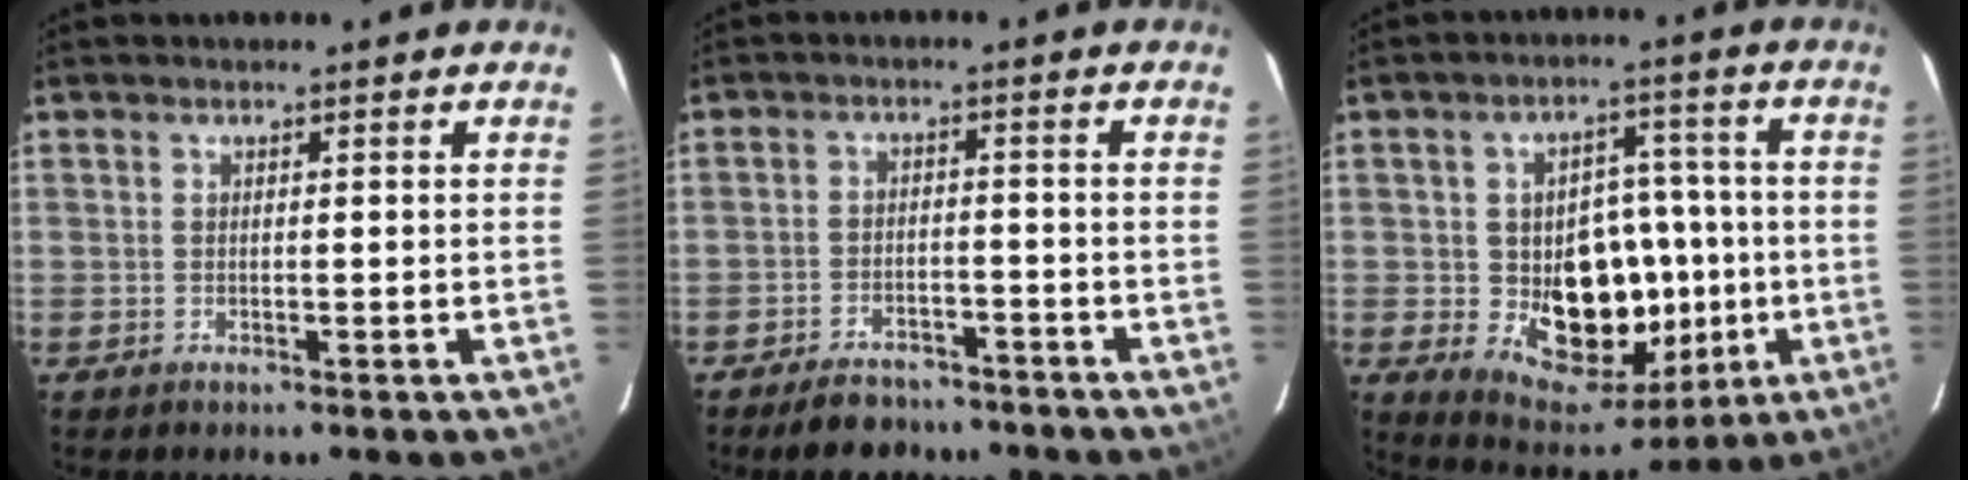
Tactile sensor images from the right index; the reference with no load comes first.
{"total": 9.2, "force": [-7.6, 4.1, 3.3], "torque": [-0.080, 0.007, -0.106]}
{"total": 15.5, "force": [-2.4, 12.1, 9.3], "torque": [-0.161, 0.010, -0.010]}